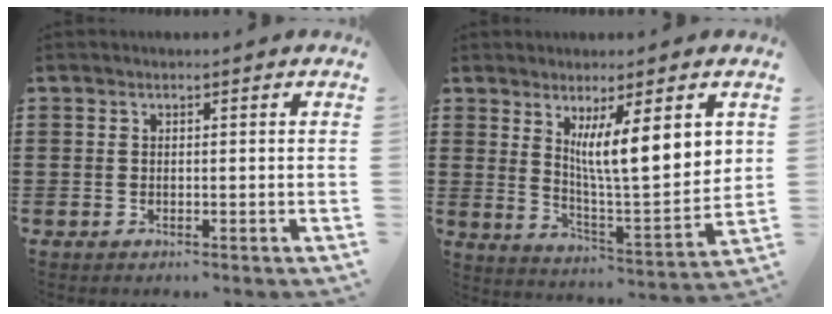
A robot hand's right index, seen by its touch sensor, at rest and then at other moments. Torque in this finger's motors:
{"motor_torque": [1.62, 0.51, 1.05, 0.21]}